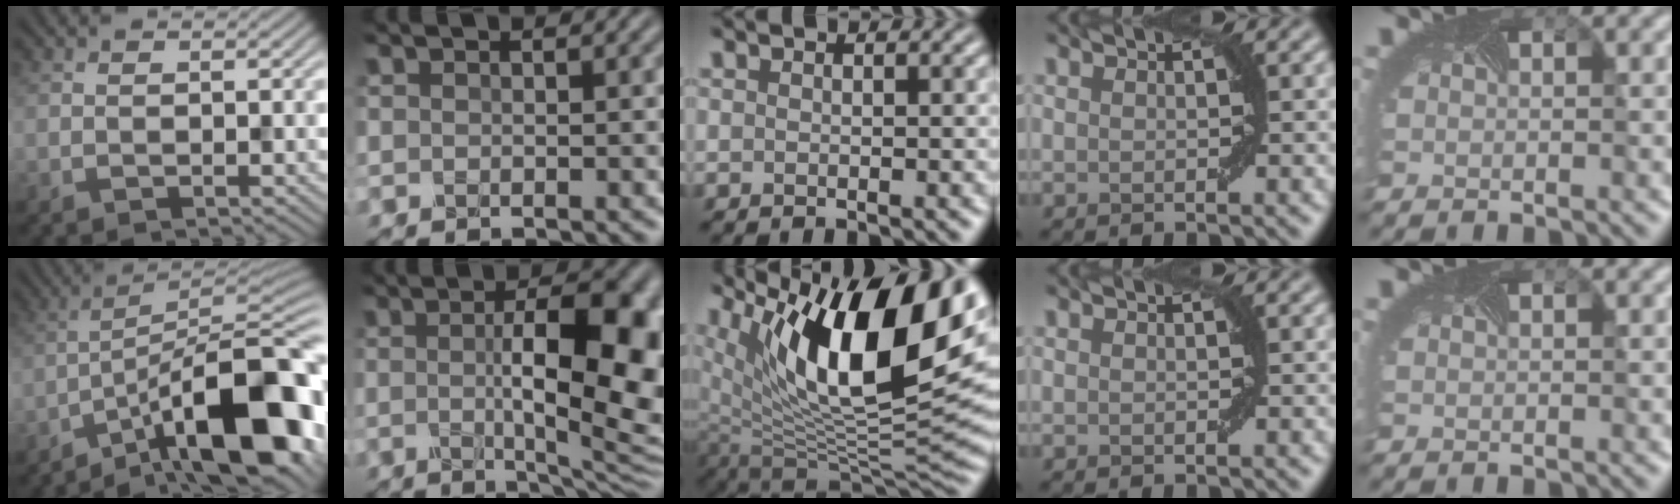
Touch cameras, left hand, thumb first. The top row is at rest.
{"thumb": {"total": 15.9, "force": [-9.1, 4.6, 12.2], "torque": [-0.174, 0.012, -0.153]}, "index": {"total": 12.1, "force": [0.3, 4.0, 11.4], "torque": [-0.156, -0.002, 0.006]}, "middle": {"total": 17.3, "force": [7.3, 7.3, 13.9], "torque": [-0.218, 0.010, 0.122]}}